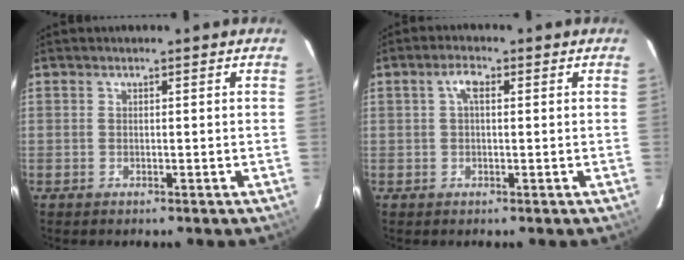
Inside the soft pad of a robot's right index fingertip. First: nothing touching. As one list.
[{"total": 2.6, "force": [0.6, 1.1, 2.3], "torque": [-0.047, 0.010, 0.011]}]